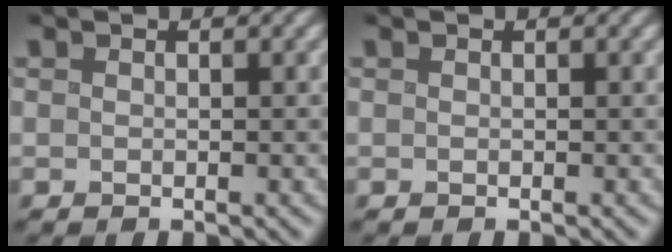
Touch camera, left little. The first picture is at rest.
{"total": 0.0}